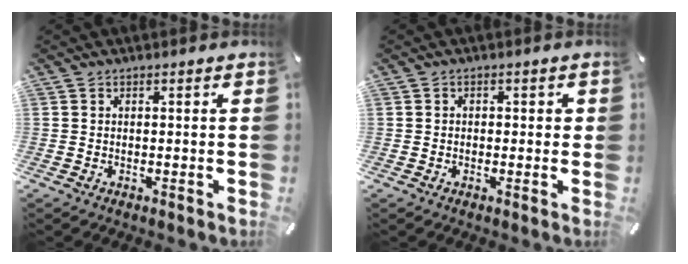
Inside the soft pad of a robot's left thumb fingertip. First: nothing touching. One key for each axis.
{"total": 1.2, "fx": -0.4, "fy": 0.9, "fz": 0.6, "tx": -0.012, "ty": 0.005, "tz": -0.010}